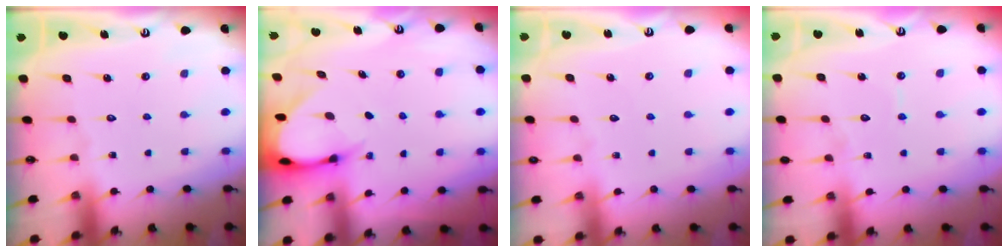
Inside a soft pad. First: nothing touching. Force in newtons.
{"total": 4.7, "press": 4.7, "slide": 0.4}
{"total": 2.0, "press": 2.0, "slide": 0.3}
{"total": 3.7, "press": 3.7, "slide": 0.3}